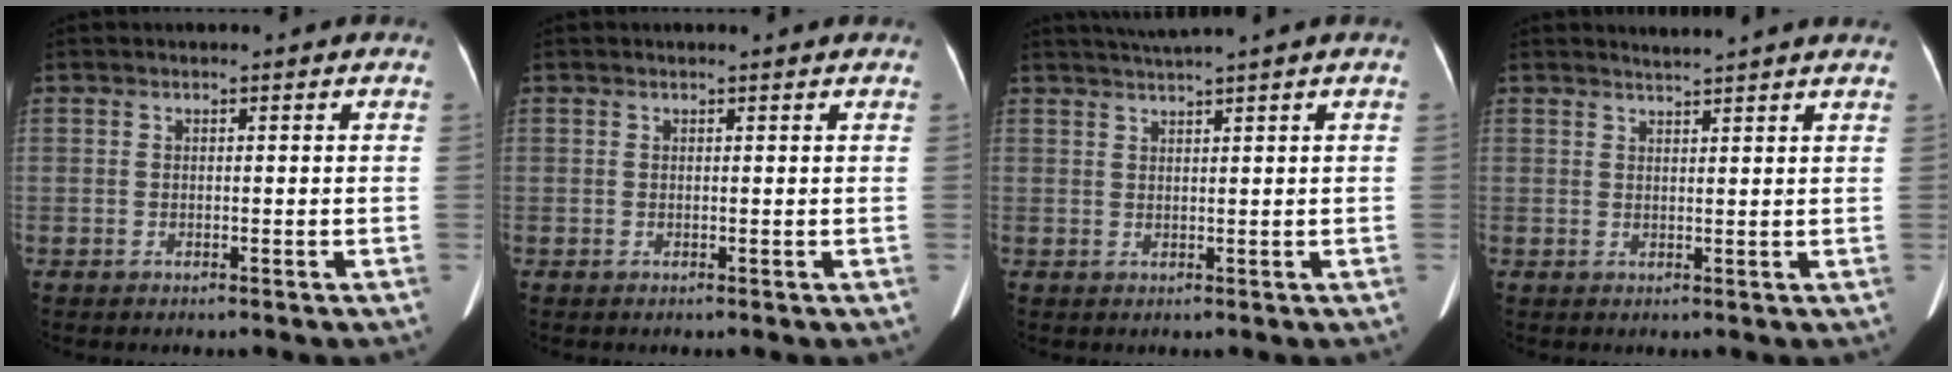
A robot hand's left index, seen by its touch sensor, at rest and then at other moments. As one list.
[{"total": 0.7, "force": [0.7, -0.1, 0.1], "torque": [-0.006, -0.002, 0.007]}, {"total": 3.7, "force": [3.0, -1.4, 1.6], "torque": [-0.026, 0.010, 0.057]}, {"total": 3.8, "force": [3.6, -0.8, 1.0], "torque": [-0.016, 0.009, 0.043]}]